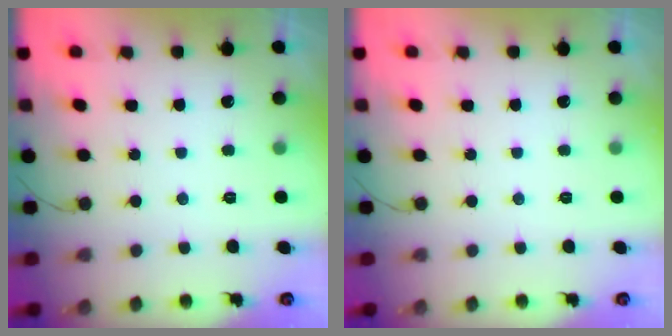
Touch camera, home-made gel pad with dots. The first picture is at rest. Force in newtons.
{"total": 0.0}